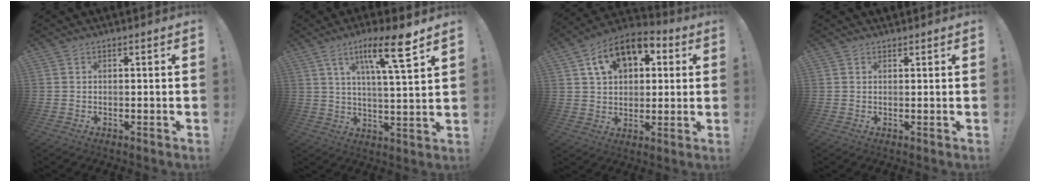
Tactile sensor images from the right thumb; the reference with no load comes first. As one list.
[{"total": 14.0, "force": [7.4, 1.8, 11.8], "torque": [-0.197, -0.031, 0.109]}, {"total": 14.4, "force": [6.4, 9.6, 8.6], "torque": [-0.143, -0.014, 0.120]}, {"total": 0.8, "force": [0.8, 0.3, 0.0], "torque": [0.008, -0.005, 0.015]}]